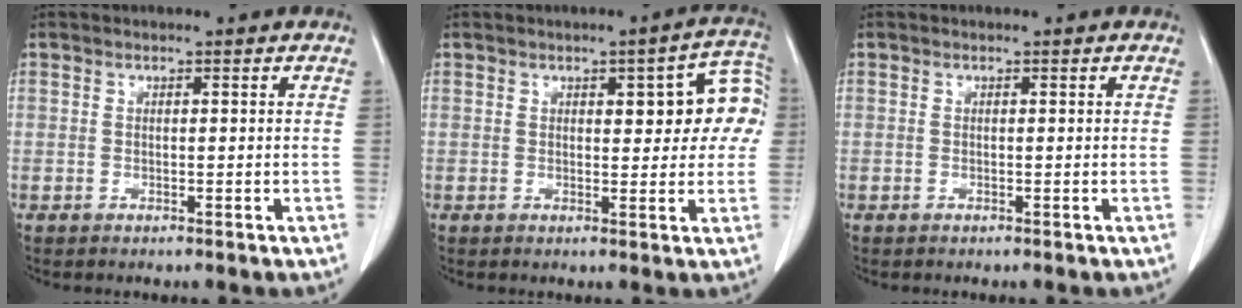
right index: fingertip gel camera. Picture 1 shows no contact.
{"total": 8.3, "force": [1.9, 3.0, 7.5], "torque": [-0.079, 0.027, 0.019]}
{"total": 0.0}